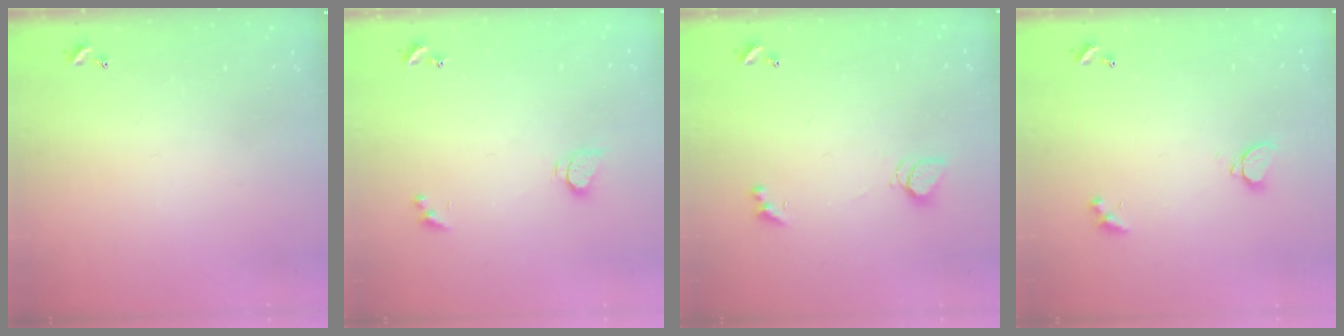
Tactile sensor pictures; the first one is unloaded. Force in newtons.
{"total": 2.7, "press": 2.7, "slide": 0.3}
{"total": 2.0, "press": 1.9, "slide": 0.5}
{"total": 1.6, "press": 1.6, "slide": 0.5}